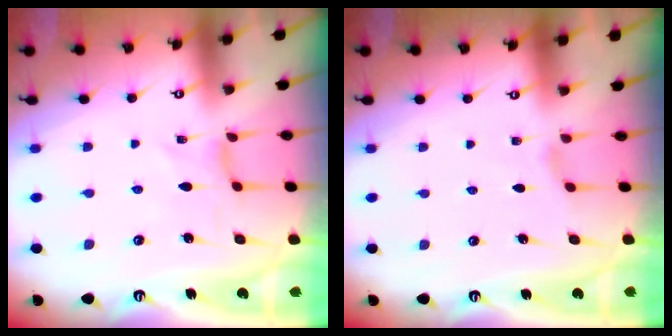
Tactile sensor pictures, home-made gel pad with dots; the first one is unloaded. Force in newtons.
{"total": 0.0}